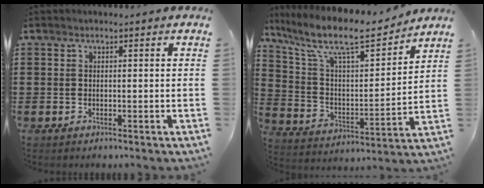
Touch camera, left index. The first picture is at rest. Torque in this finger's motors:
{"motor_torque": [1.17, -0.97, 0.71, 0.21]}